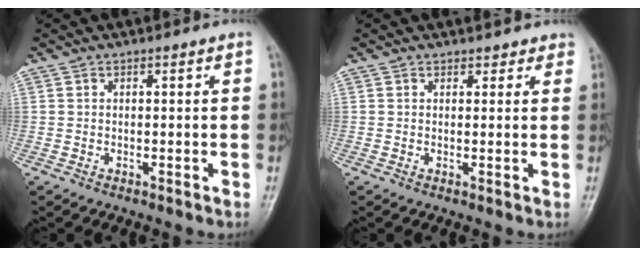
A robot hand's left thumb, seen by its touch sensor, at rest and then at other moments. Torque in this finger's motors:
{"motor_torque": [-0.06, 0.17, -0.15, -0.08, 0.00]}